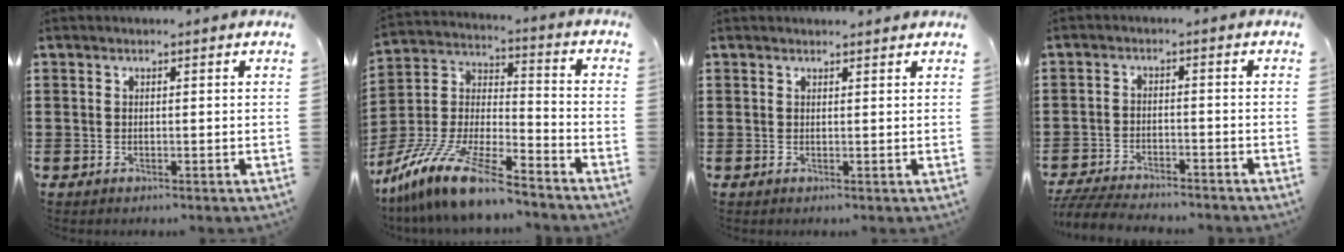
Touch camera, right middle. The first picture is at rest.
{"total": 13.0, "force": [-11.0, 1.4, 6.8], "torque": [-0.141, 0.019, -0.214]}
{"total": 0.9, "force": [0.9, 0.0, 0.2], "torque": [0.003, -0.004, 0.014]}
{"total": 5.0, "force": [-4.9, 0.6, 1.1], "torque": [-0.028, 0.000, -0.099]}